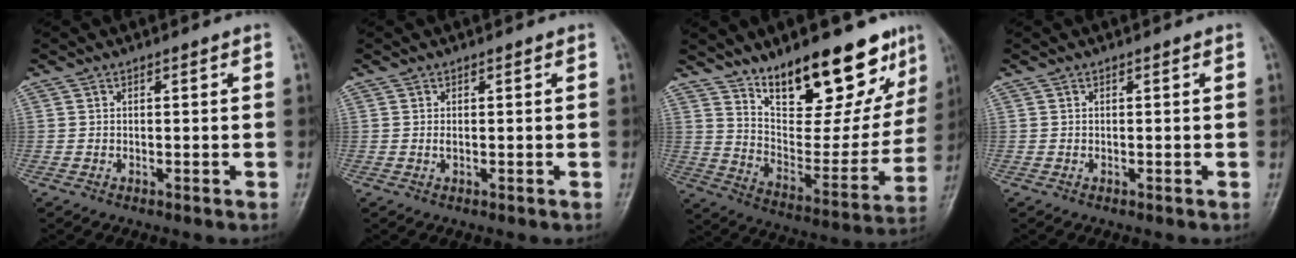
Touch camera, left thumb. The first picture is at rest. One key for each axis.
{"total": 0.8, "fx": 0.2, "fy": 0.3, "fz": 0.7, "tx": -0.015, "ty": 0.000, "tz": 0.005}
{"total": 22.9, "fx": 15.6, "fy": 9.3, "fz": 13.9, "tx": -0.144, "ty": -0.086, "tz": 0.246}
{"total": 0.0}